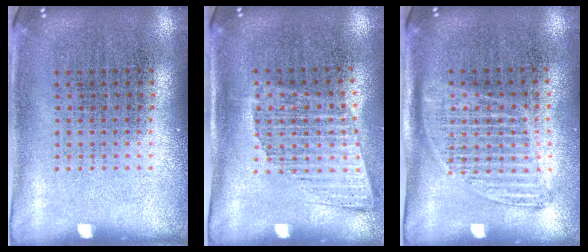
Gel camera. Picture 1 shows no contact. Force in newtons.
{"total": 1.3, "press": 1.0, "slide": 0.8}
{"total": 1.3, "press": 1.1, "slide": 0.7}